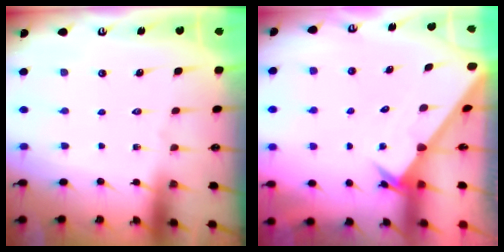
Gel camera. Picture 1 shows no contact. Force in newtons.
{"total": 2.2, "press": 2.2, "slide": 0.1}